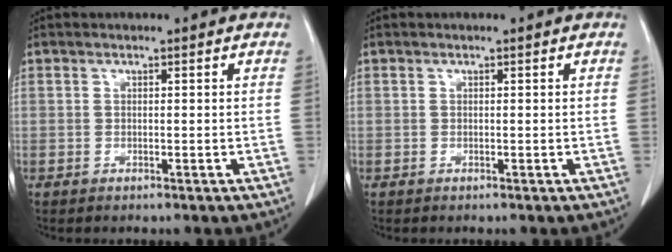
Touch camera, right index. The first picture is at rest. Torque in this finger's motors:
{"motor_torque": [0.15, -0.03, 0.00, 0.01]}